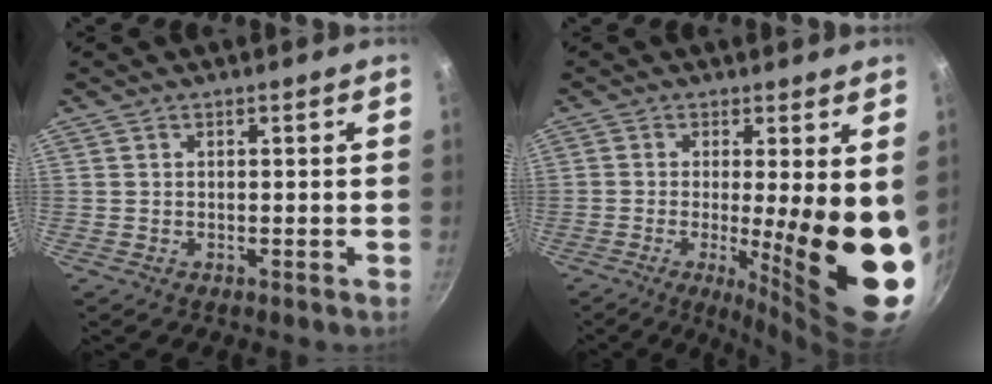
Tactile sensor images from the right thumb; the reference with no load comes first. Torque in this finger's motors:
{"motor_torque": [1.16, 3.84, 1.31, -0.43, 0.38]}